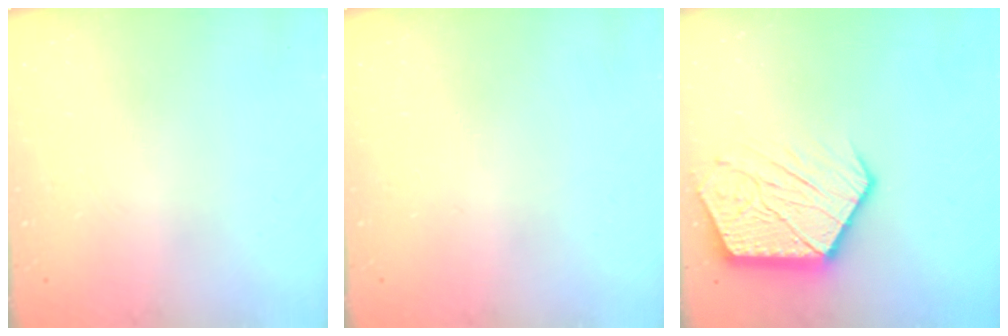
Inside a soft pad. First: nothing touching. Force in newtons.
{"total": 0.0}
{"total": 14.5, "press": 14.5, "slide": 1.1}